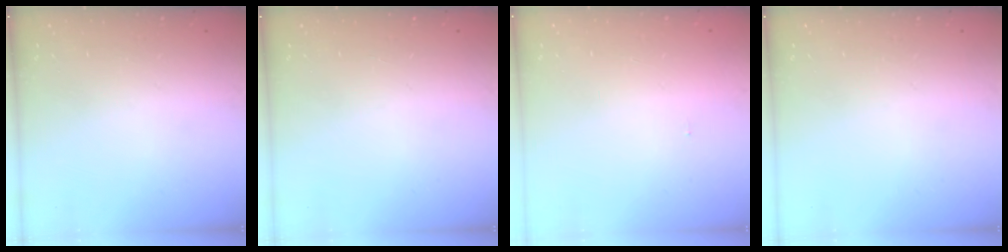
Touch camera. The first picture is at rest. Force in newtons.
{"total": 0.0}
{"total": 6.0, "press": 0.9, "slide": 5.9}
{"total": 0.0}